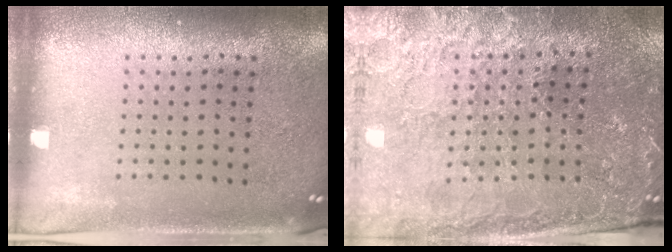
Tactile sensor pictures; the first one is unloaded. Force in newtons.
{"total": 1.7, "press": 1.7, "slide": 0.3}